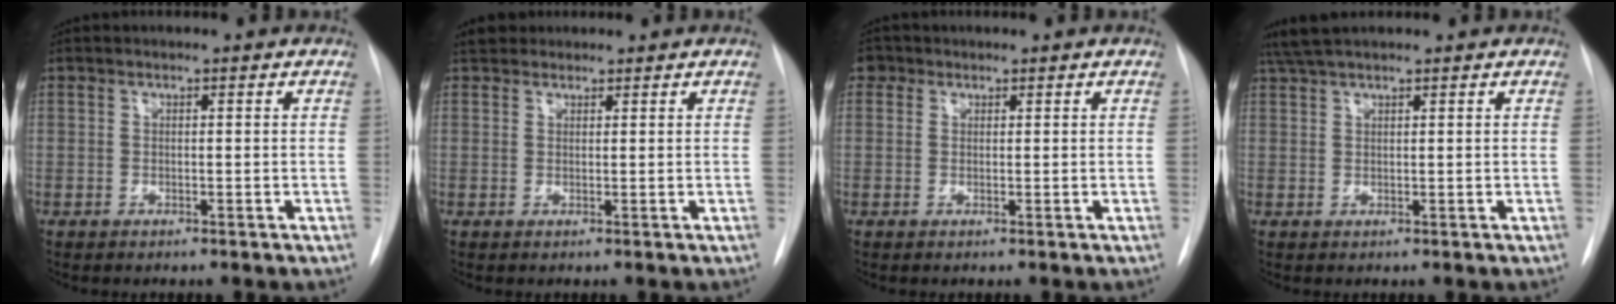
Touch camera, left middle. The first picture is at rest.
{"total": 2.5, "force": [2.1, 1.3, 0.2], "torque": [-0.006, 0.016, 0.034]}
{"total": 1.8, "force": [0.9, 1.5, 0.2], "torque": [0.004, 0.007, 0.010]}
{"total": 4.4, "force": [3.8, 0.5, 2.2], "torque": [-0.046, 0.026, 0.074]}